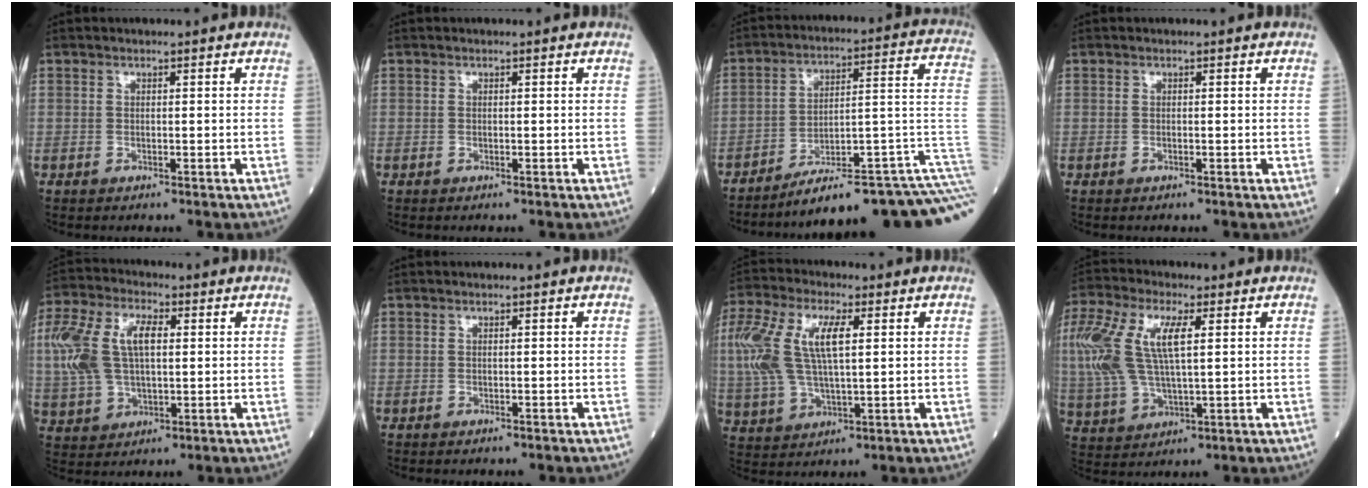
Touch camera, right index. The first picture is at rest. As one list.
[{"total": 0.0}, {"total": 22.9, "force": [-15.8, 1.6, 16.4], "torque": [-0.115, 0.047, -0.221]}, {"total": 0.0}, {"total": 13.6, "force": [2.2, 7.1, 11.3], "torque": [-0.268, 0.027, 0.049]}, {"total": 0.9, "force": [-0.8, 0.2, 0.4], "torque": [-0.006, -0.001, -0.011]}, {"total": 14.6, "force": [3.1, 5.8, 13.0], "torque": [-0.306, 0.023, 0.062]}, {"total": 16.6, "force": [3.9, 6.7, 14.7], "torque": [-0.354, 0.020, 0.074]}]